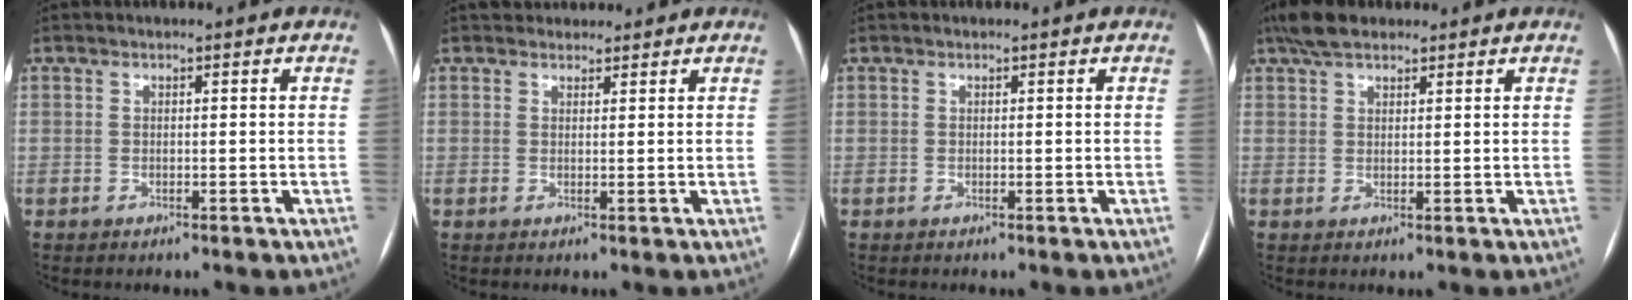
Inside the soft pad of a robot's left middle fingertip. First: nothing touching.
{"total": 3.9, "force": [3.5, 1.6, 0.5], "torque": [0.003, 0.023, 0.051]}
{"total": 0.0}
{"total": 5.0, "force": [3.8, 2.2, 2.4], "torque": [-0.052, 0.024, 0.073]}